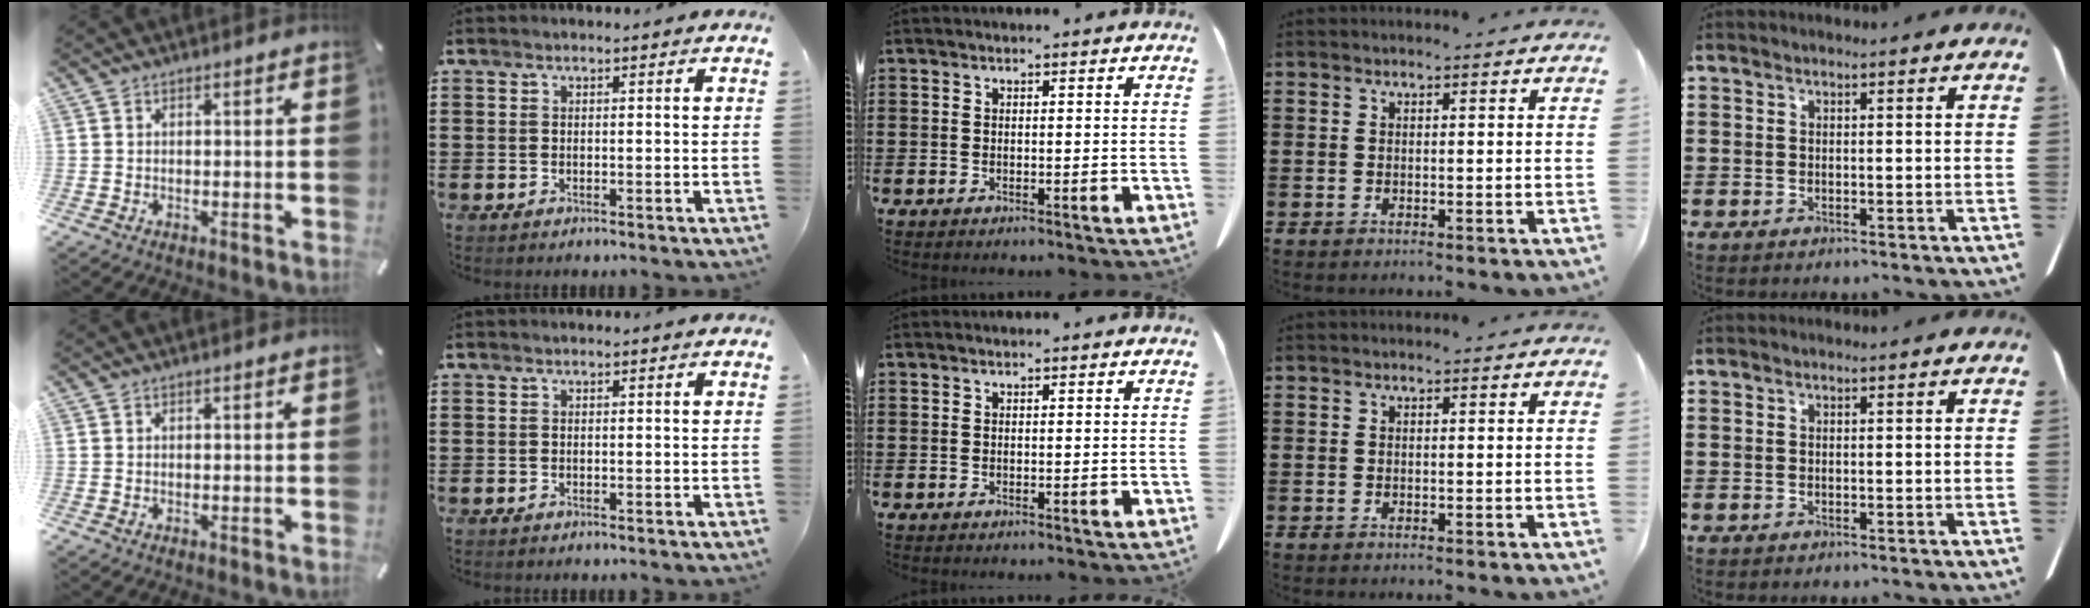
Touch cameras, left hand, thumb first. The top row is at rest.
{}